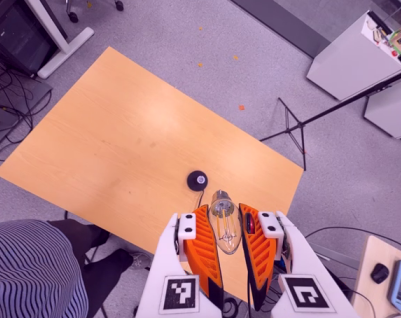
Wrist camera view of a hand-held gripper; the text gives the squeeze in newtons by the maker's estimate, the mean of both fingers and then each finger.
{"total": 21.9, "left": 26.9, "right": 16.9}